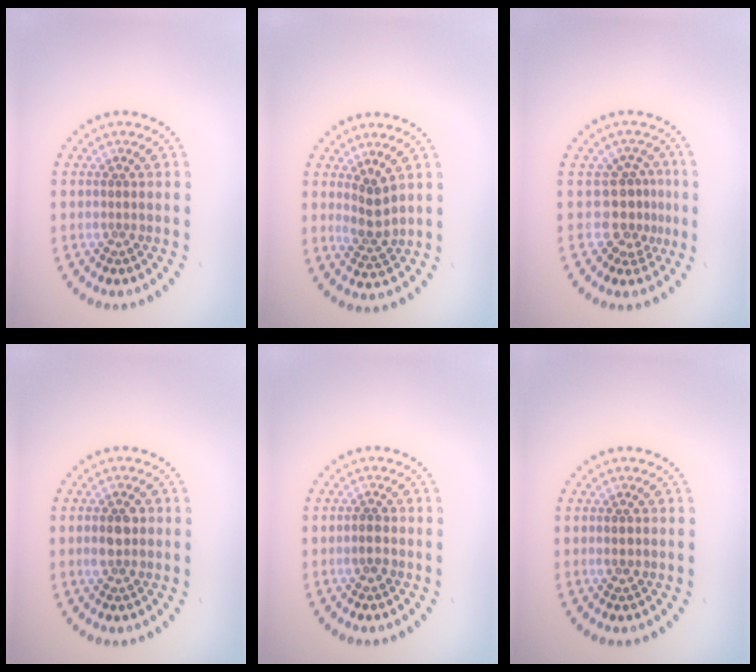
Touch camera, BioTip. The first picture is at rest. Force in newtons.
{"total": 2.3, "press": 2.0, "slide": 1.1}
{"total": 3.0, "press": 2.0, "slide": 2.3}
{"total": 2.4, "press": 2.4, "slide": 0.1}
{"total": 1.3, "press": 1.2, "slide": 0.4}
{"total": 1.4, "press": 1.4, "slide": 0.0}